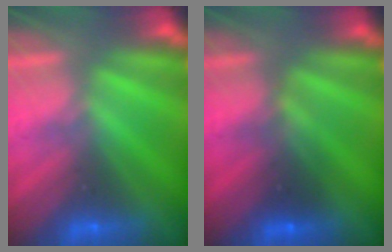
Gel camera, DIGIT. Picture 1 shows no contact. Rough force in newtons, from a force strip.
{"total": 2.7}